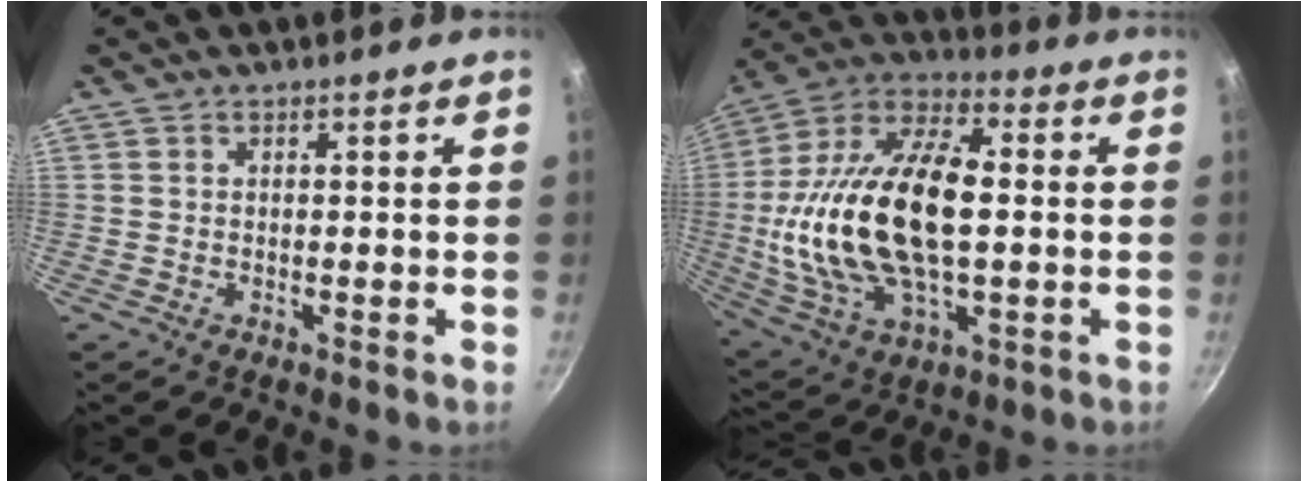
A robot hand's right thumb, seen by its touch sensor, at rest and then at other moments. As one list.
[{"total": 26.6, "force": [-0.4, 14.1, 22.6], "torque": [-0.439, 0.026, -0.006]}]